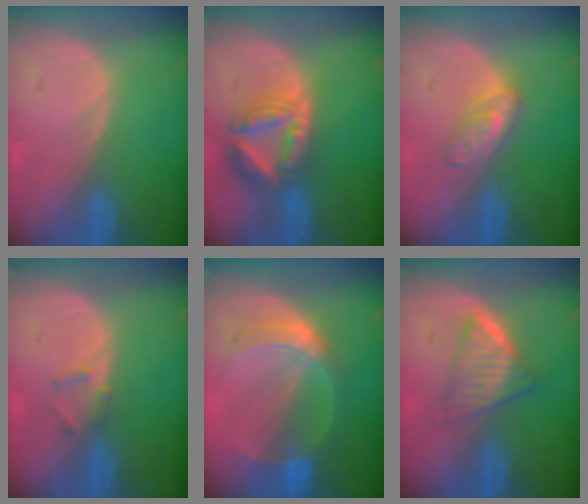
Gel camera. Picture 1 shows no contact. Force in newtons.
{"total": 8.3, "press": 7.1, "slide": 4.2}
{"total": 4.8, "press": 4.2, "slide": 2.3}
{"total": 1.8, "press": 1.5, "slide": 0.9}
{"total": 6.3, "press": 6.3, "slide": 0.1}
{"total": 6.4, "press": 5.4, "slide": 3.4}